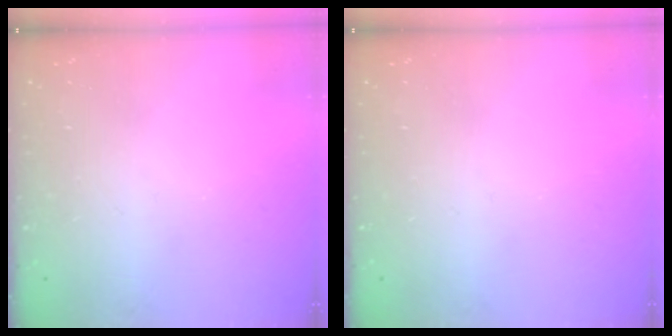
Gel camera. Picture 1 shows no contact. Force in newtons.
{"total": 0.0}